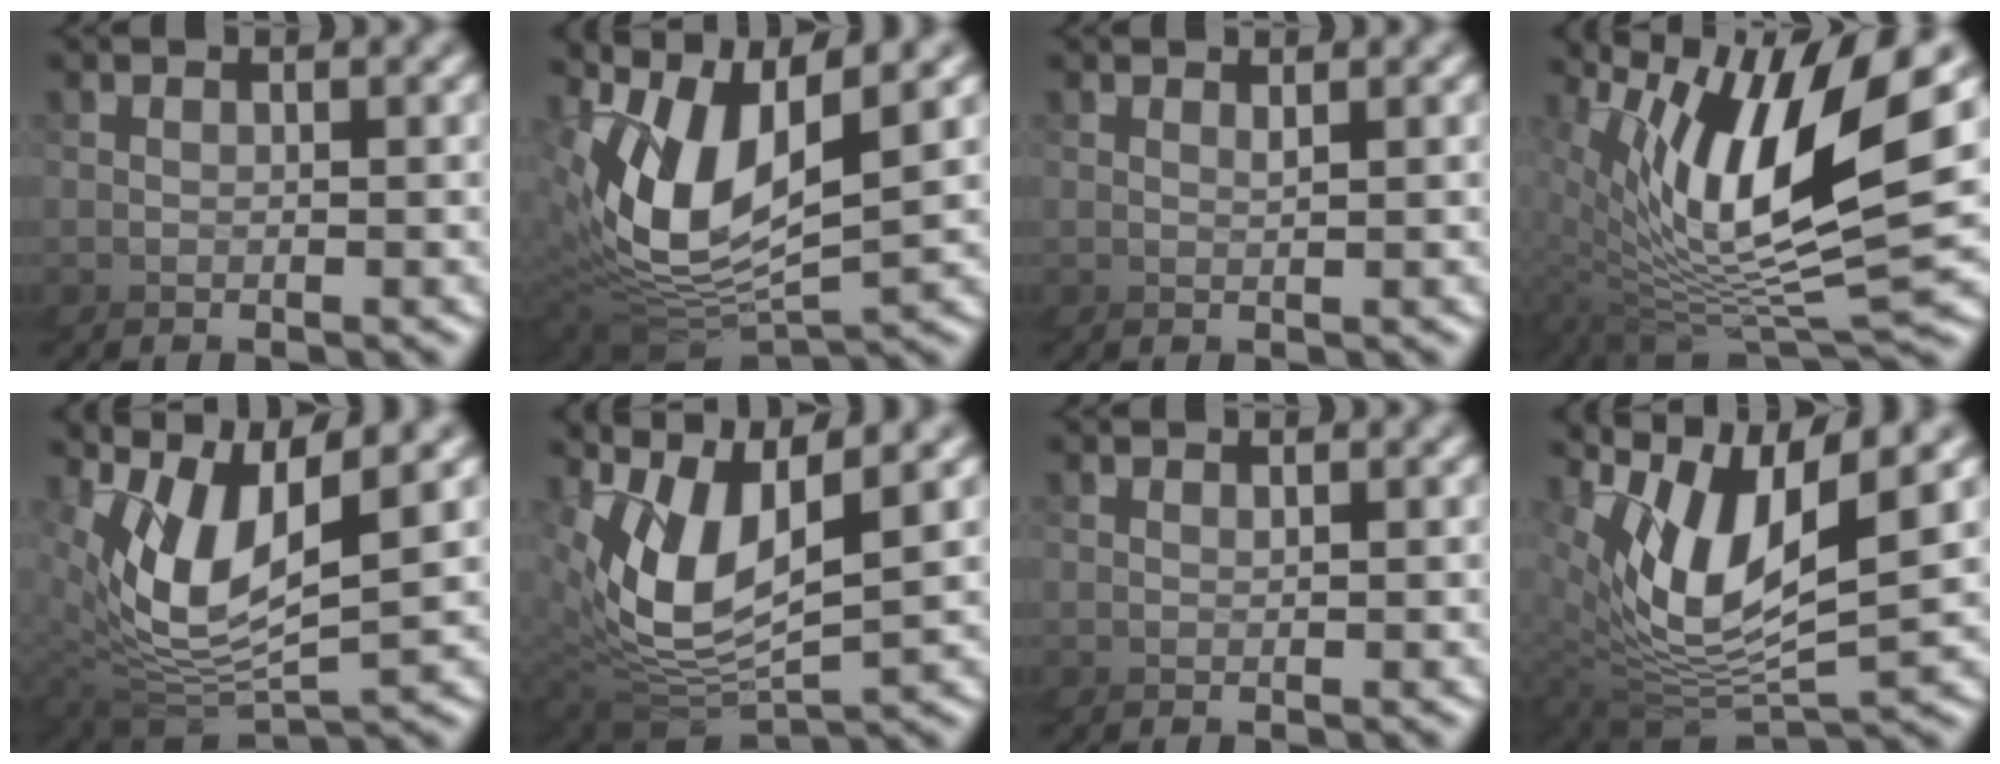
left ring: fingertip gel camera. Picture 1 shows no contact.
{"total": 6.0, "force": [1.6, 4.1, 4.0], "torque": [-0.124, 0.012, 0.018]}
{"total": 1.6, "force": [1.2, -1.0, -0.1], "torque": [-0.007, 0.007, 0.019]}
{"total": 9.1, "force": [3.0, 3.4, 7.9], "torque": [-0.147, 0.024, 0.044]}
{"total": 5.2, "force": [1.9, 3.4, 3.3], "torque": [-0.109, 0.012, 0.025]}
{"total": 5.3, "force": [1.6, 3.8, 3.4], "torque": [-0.110, 0.011, 0.020]}
{"total": 0.6, "force": [0.5, -0.3, 0.0], "torque": [-0.002, 0.003, 0.009]}
{"total": 5.8, "force": [2.3, 3.6, 3.9], "torque": [-0.120, 0.020, 0.024]}